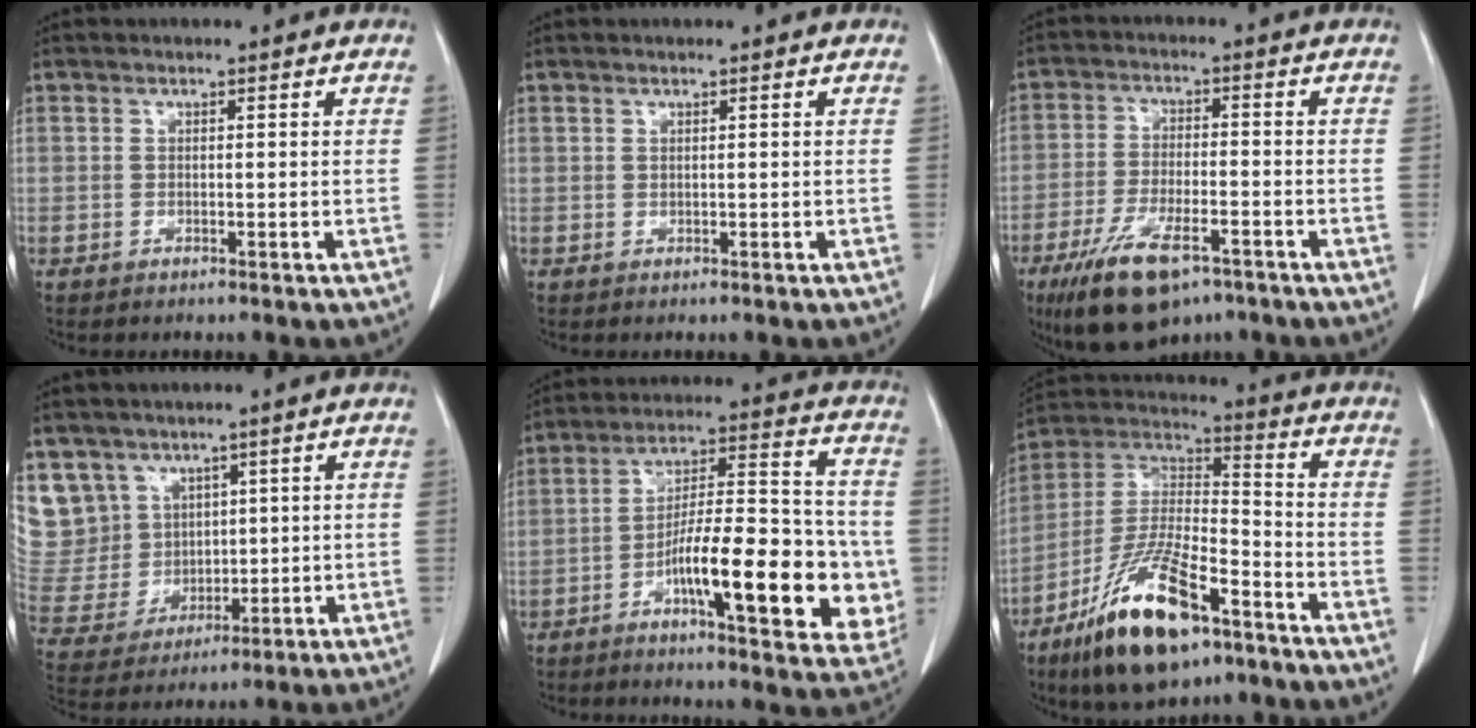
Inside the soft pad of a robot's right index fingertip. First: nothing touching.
{"total": 0.0}
{"total": 11.9, "force": [-7.5, 4.1, 8.3], "torque": [-0.161, -0.014, -0.126]}
{"total": 12.0, "force": [6.5, 10.0, 1.6], "torque": [-0.059, 0.044, 0.156]}
{"total": 20.2, "force": [-5.7, 4.9, 18.7], "torque": [-0.244, 0.017, -0.078]}
{"total": 18.3, "force": [-11.2, 5.4, 13.5], "torque": [-0.286, -0.014, -0.206]}